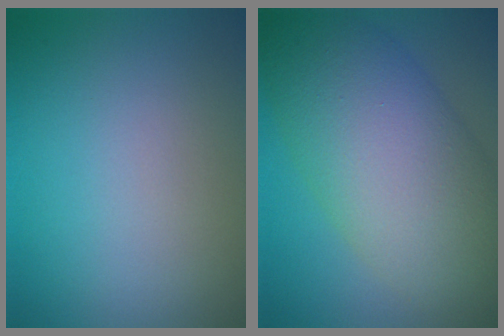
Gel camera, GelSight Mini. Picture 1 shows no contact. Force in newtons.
{"total": 11.1, "press": 11.1, "slide": 0.2}